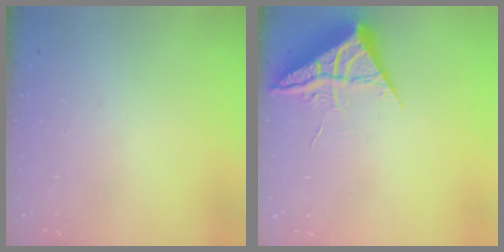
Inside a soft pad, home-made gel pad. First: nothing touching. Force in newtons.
{"total": 7.0, "press": 7.0, "slide": 0.3}